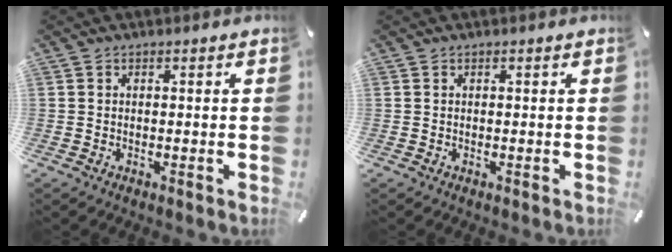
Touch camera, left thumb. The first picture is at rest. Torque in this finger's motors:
{"motor_torque": [0.21, 0.21, -0.17, -0.21, 0.00]}